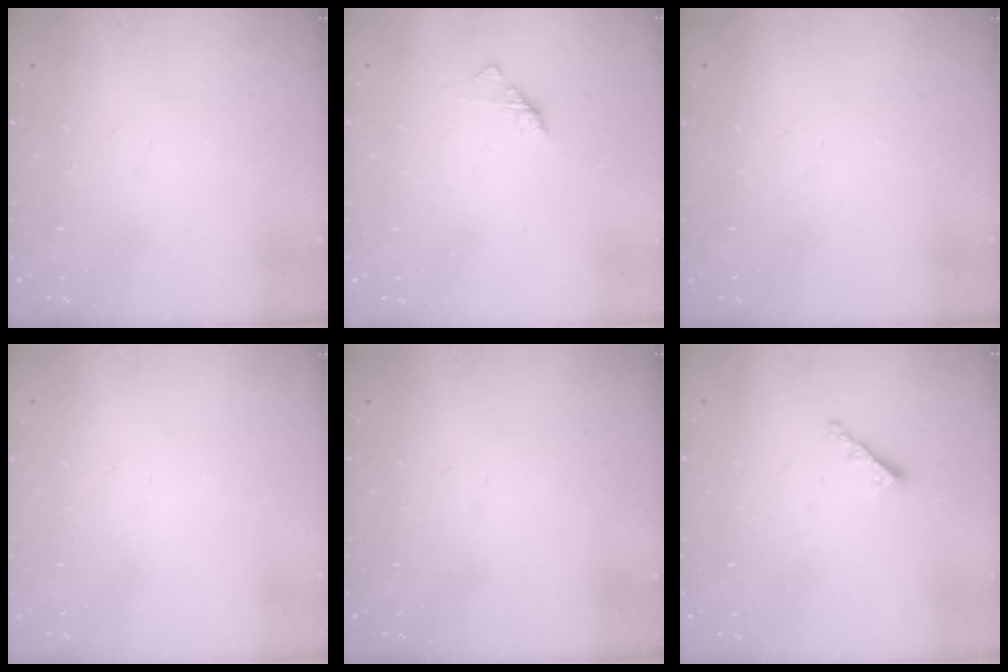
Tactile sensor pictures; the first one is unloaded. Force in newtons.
{"total": 1.7, "press": 1.6, "slide": 0.5}
{"total": 0.0}
{"total": 0.0}
{"total": 0.0}
{"total": 2.9, "press": 2.9, "slide": 0.5}